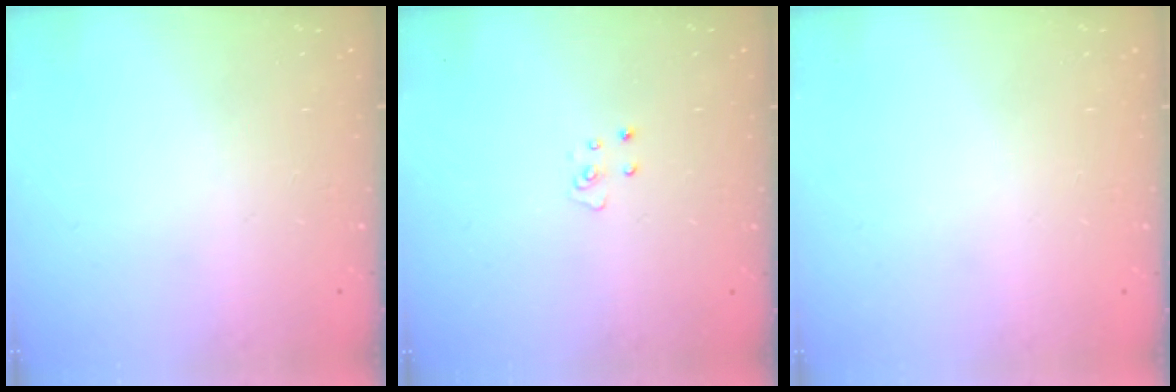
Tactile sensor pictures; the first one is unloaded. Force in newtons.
{"total": 3.9, "press": 3.9, "slide": 0.3}
{"total": 0.0}